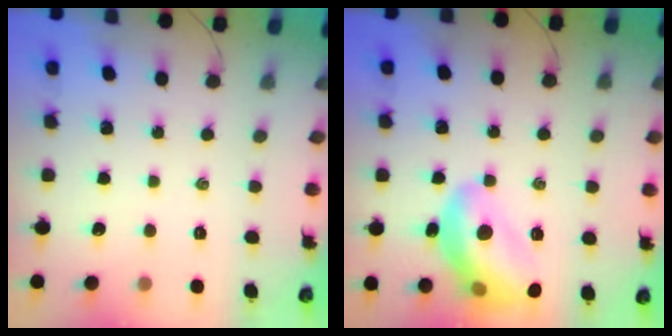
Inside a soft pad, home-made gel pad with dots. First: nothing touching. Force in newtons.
{"total": 15.0, "press": 14.9, "slide": 1.8}